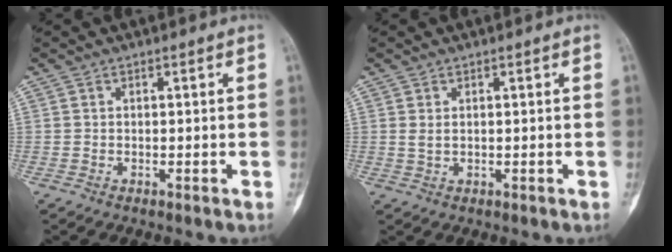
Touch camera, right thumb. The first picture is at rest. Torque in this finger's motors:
{"motor_torque": [0.03, 0.32, 0.18, 0.25, 0.03]}